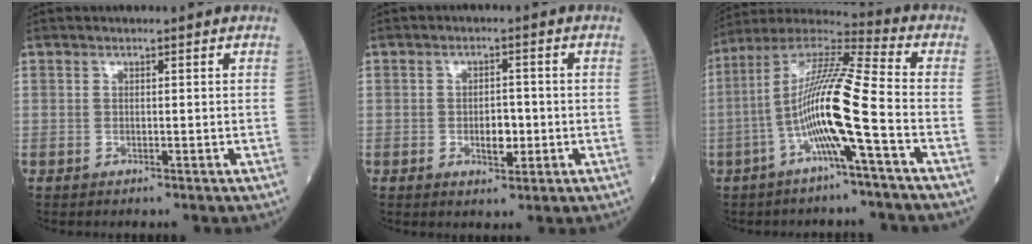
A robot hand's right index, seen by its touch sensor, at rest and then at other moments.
{"total": 3.7, "force": [-0.8, 1.8, 3.1], "torque": [-0.044, 0.002, -0.009]}
{"total": 13.9, "force": [-4.0, -0.6, 13.3], "torque": [-0.256, 0.013, -0.085]}